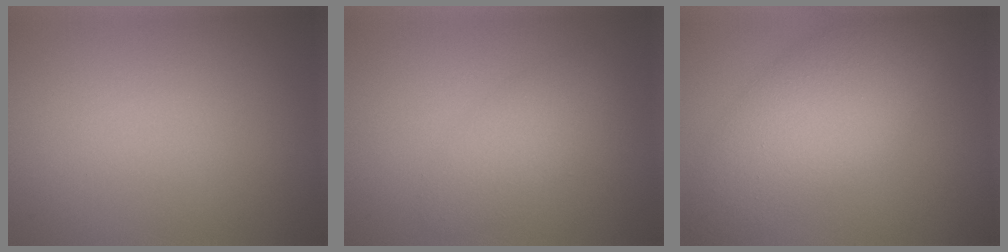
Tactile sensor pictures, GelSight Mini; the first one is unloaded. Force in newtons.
{"total": 2.9, "press": 2.9, "slide": 0.1}
{"total": 7.2, "press": 7.2, "slide": 0.6}